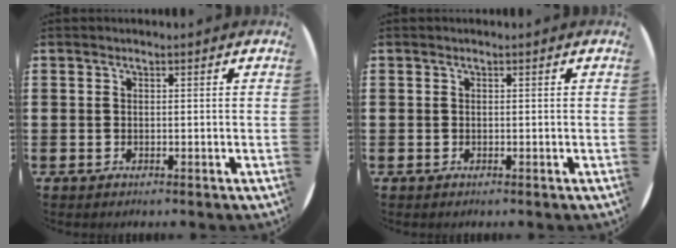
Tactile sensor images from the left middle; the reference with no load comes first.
{"total": 0.0}